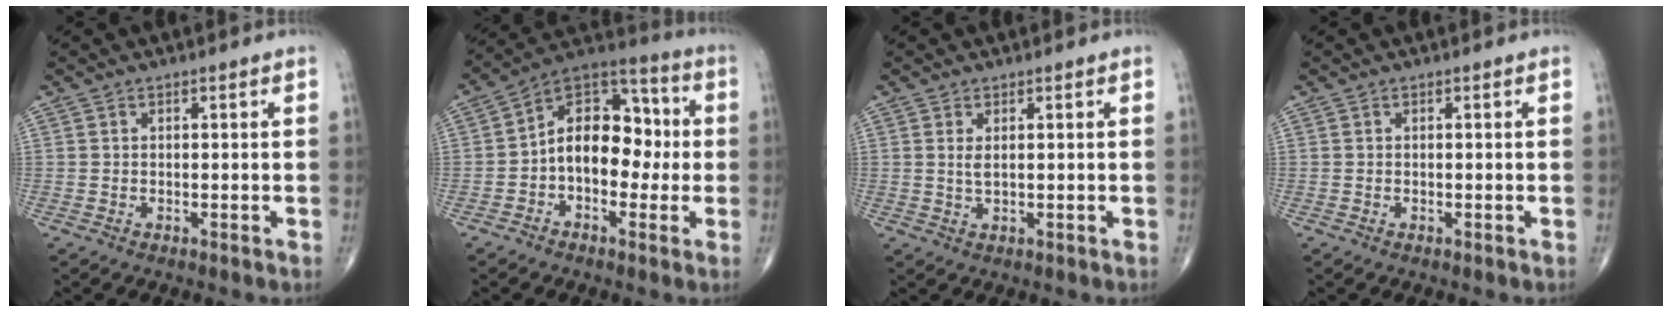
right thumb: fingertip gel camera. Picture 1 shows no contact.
{"total": 14.2, "force": [-1.0, 9.4, 10.5], "torque": [-0.126, 0.046, -0.030]}
{"total": 1.7, "force": [0.5, 0.6, 1.5], "torque": [-0.033, -0.004, 0.015]}
{"total": 0.0}